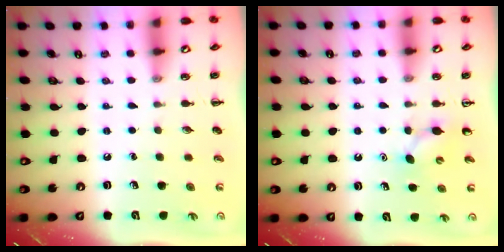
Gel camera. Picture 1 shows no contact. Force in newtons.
{"total": 3.7, "press": 3.5, "slide": 1.3}